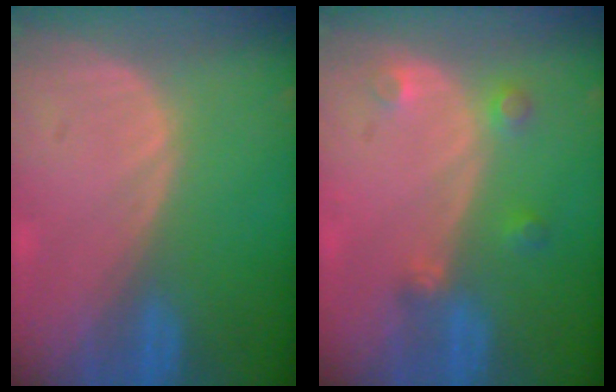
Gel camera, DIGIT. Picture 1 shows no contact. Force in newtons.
{"total": 2.9, "press": 2.8, "slide": 0.8}